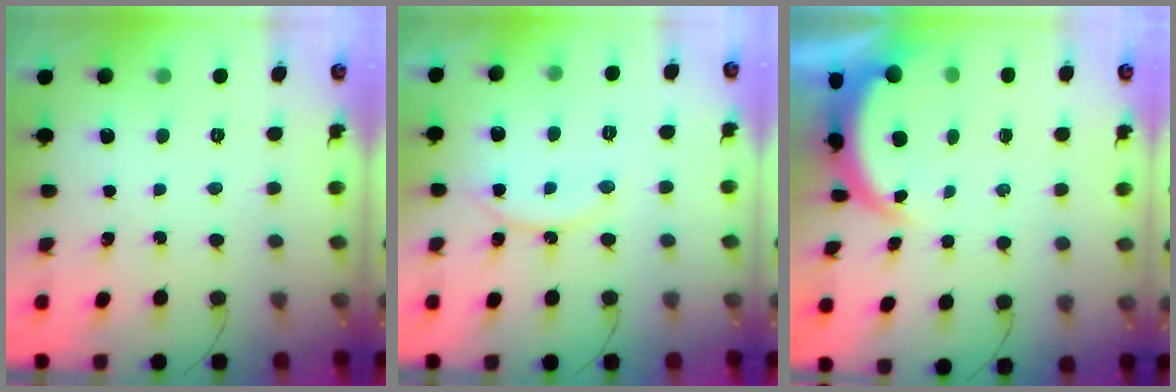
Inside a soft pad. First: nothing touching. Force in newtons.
{"total": 11.9, "press": 11.9, "slide": 0.8}
{"total": 4.7, "press": 4.6, "slide": 0.9}